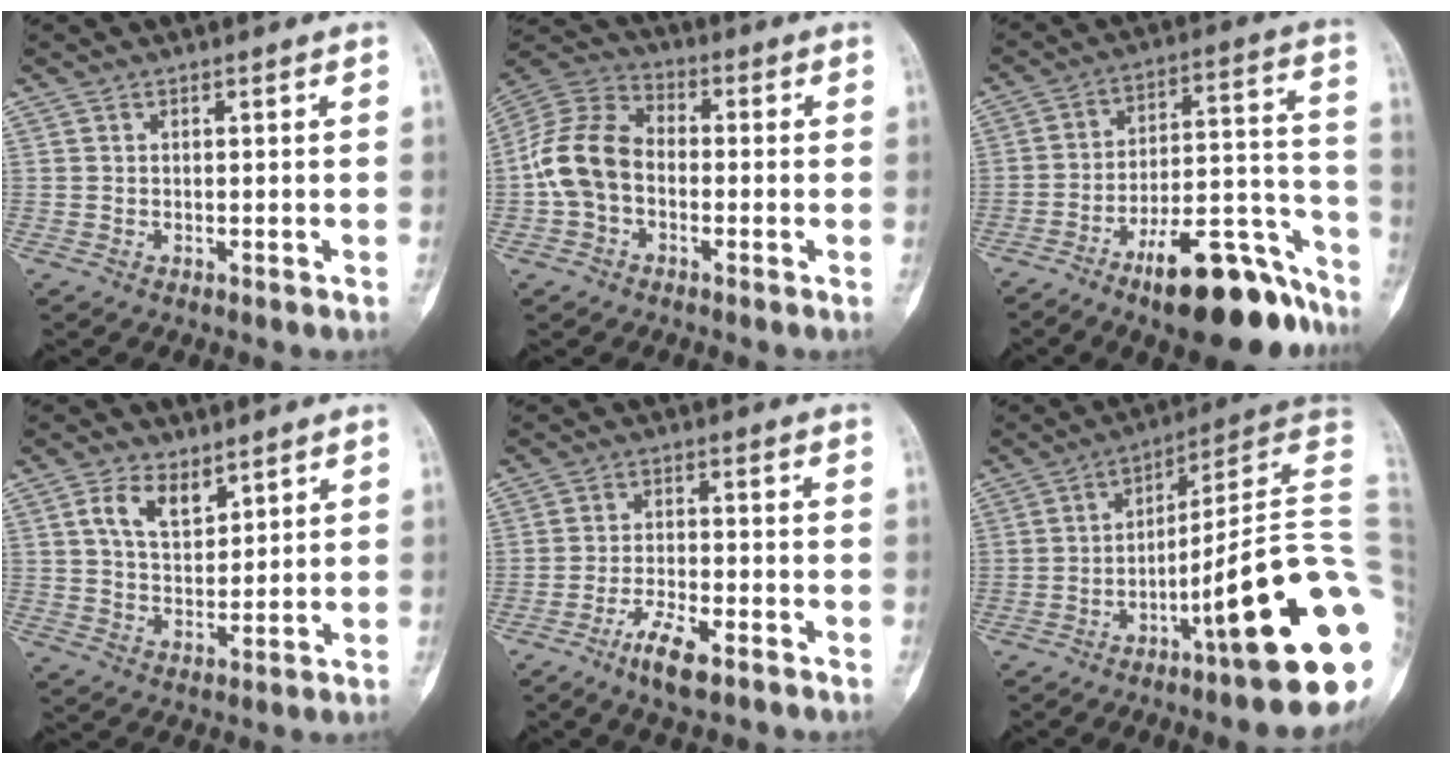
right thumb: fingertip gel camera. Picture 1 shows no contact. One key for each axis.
{"total": 11.1, "fx": -1.8, "fy": 8.2, "fz": 7.4, "tx": -0.141, "ty": 0.036, "tz": -0.048}
{"total": 20.5, "fx": -14.3, "fy": 6.8, "fz": 13.0, "tx": -0.123, "ty": 0.119, "tz": -0.222}
{"total": 7.0, "fx": 3.7, "fy": 4.0, "fz": 4.4, "tx": -0.059, "ty": -0.023, "tz": 0.071}
{"total": 7.0, "fx": -4.5, "fy": 2.1, "fz": 4.8, "tx": -0.090, "ty": 0.019, "tz": -0.082}
{"total": 24.6, "fx": -8.0, "fy": 3.3, "fz": 23.0, "tx": -0.248, "ty": 0.055, "tz": -0.114}